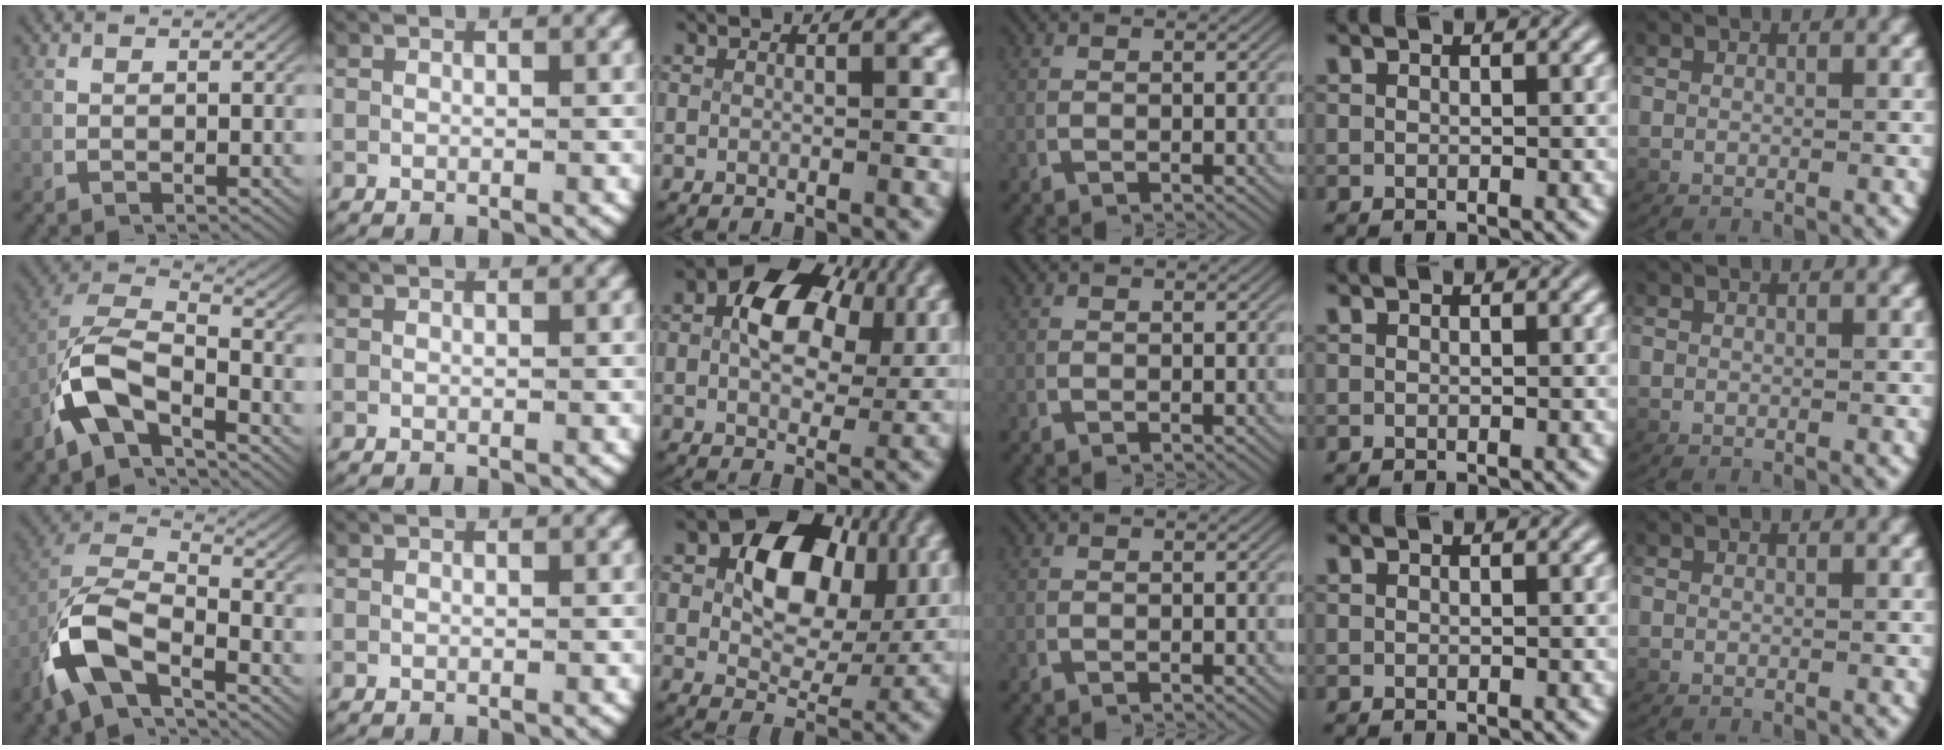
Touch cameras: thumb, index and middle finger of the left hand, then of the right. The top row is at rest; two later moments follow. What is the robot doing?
{"motion": "lift_and_place", "object": "fork"}